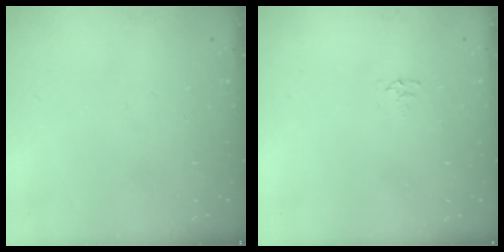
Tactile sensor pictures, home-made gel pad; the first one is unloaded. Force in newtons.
{"total": 2.6, "press": 2.6, "slide": 0.4}